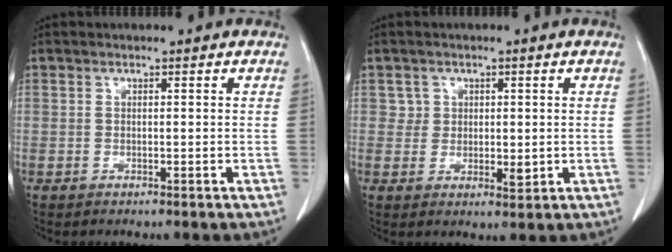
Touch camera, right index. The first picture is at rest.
{"total": 3.1, "force": [0.7, 2.8, 1.3], "torque": [-0.011, -0.004, 0.011]}